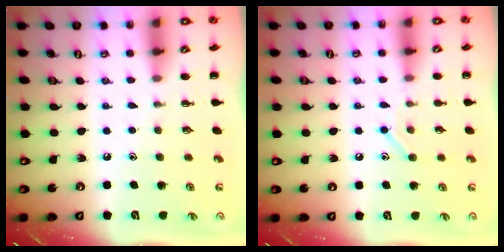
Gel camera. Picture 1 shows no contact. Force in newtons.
{"total": 7.4, "press": 7.2, "slide": 1.4}